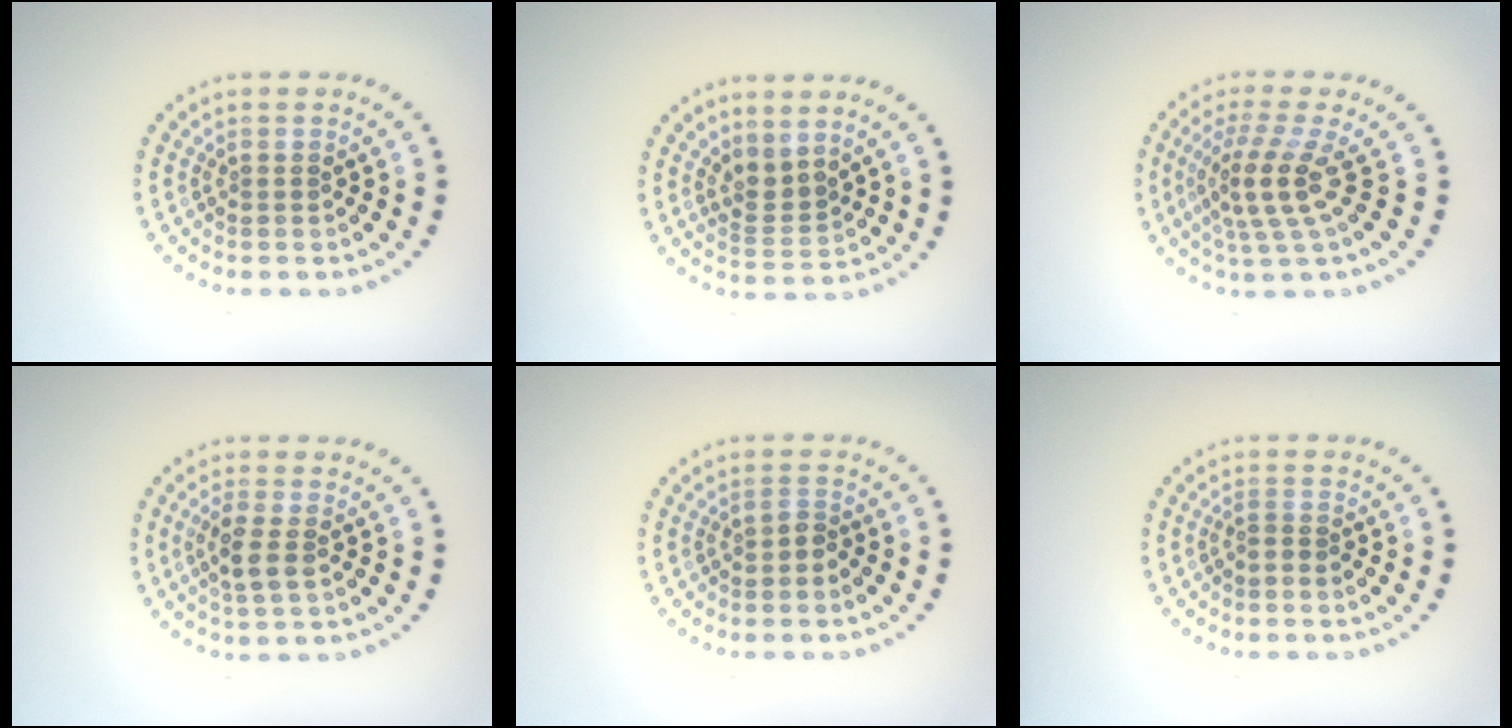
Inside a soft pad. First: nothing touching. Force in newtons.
{"total": 2.2, "press": 1.5, "slide": 1.6}
{"total": 3.8, "press": 2.7, "slide": 2.7}
{"total": 2.4, "press": 2.1, "slide": 1.0}
{"total": 1.0, "press": 0.8, "slide": 0.6}
{"total": 0.6, "press": 0.3, "slide": 0.5}